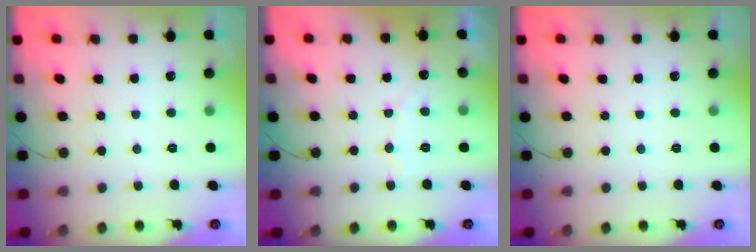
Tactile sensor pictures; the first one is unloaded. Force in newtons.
{"total": 5.0, "press": 4.9, "slide": 0.4}
{"total": 0.0}